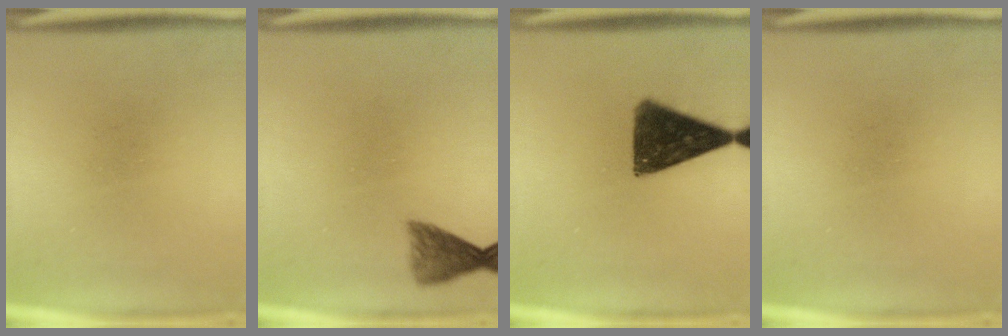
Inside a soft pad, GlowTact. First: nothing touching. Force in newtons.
{"total": 3.2}
{"total": 12.3}
{"total": 0.0}